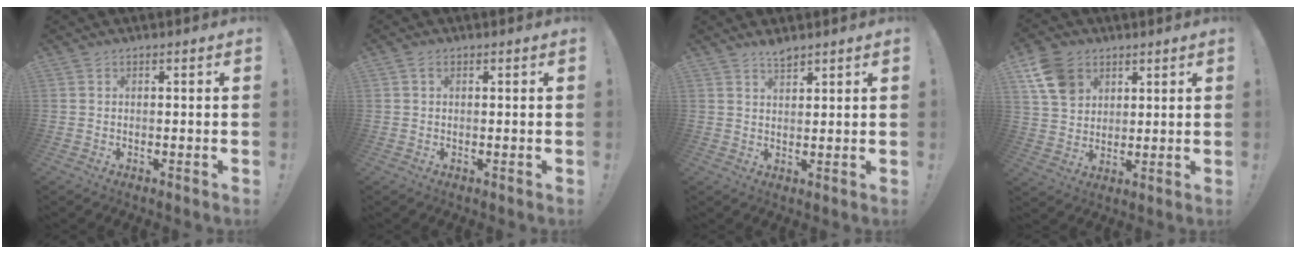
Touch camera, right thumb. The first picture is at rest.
{"total": 0.9, "force": [0.3, 0.5, 0.7], "torque": [-0.007, -0.001, 0.004]}
{"total": 2.9, "force": [2.6, 0.6, 1.1], "torque": [-0.017, -0.016, 0.046]}
{"total": 11.8, "force": [6.0, 8.7, 5.2], "torque": [-0.088, -0.024, 0.118]}